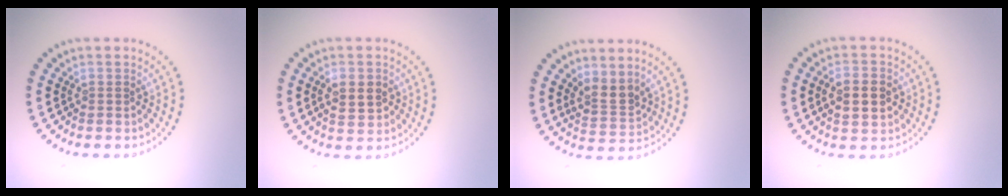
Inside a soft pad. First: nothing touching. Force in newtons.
{"total": 2.8, "press": 2.8, "slide": 0.2}
{"total": 2.5, "press": 2.0, "slide": 1.5}
{"total": 4.4, "press": 4.4, "slide": 0.2}